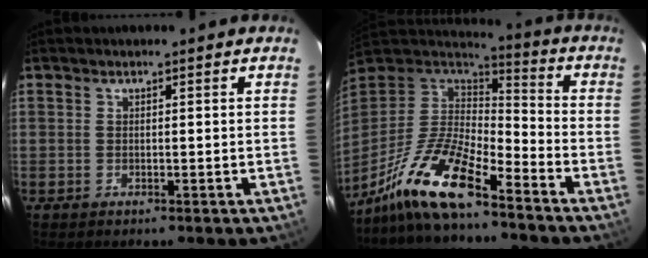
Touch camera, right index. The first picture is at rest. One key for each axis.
{"total": 15.3, "fx": -11.5, "fy": 3.3, "fz": 9.5, "tx": -0.197, "ty": -0.009, "tz": -0.222}